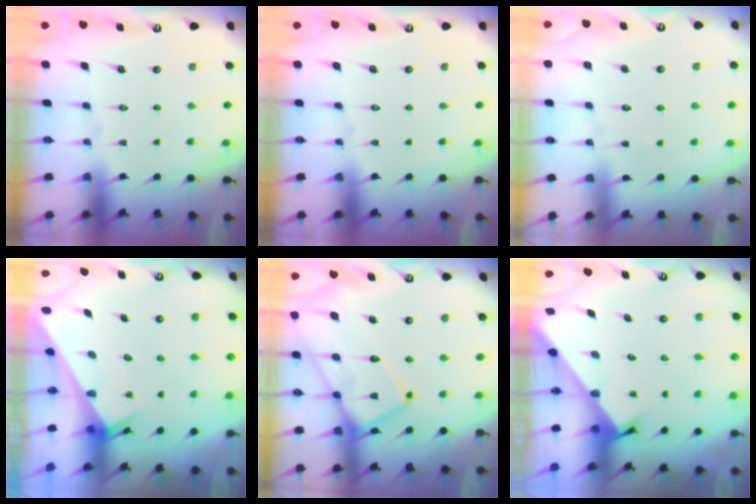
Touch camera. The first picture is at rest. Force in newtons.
{"total": 0.0}
{"total": 4.9, "press": 4.9, "slide": 0.4}
{"total": 2.5, "press": 2.5, "slide": 0.1}
{"total": 14.8, "press": 14.7, "slide": 1.4}
{"total": 2.3, "press": 2.3, "slide": 0.2}